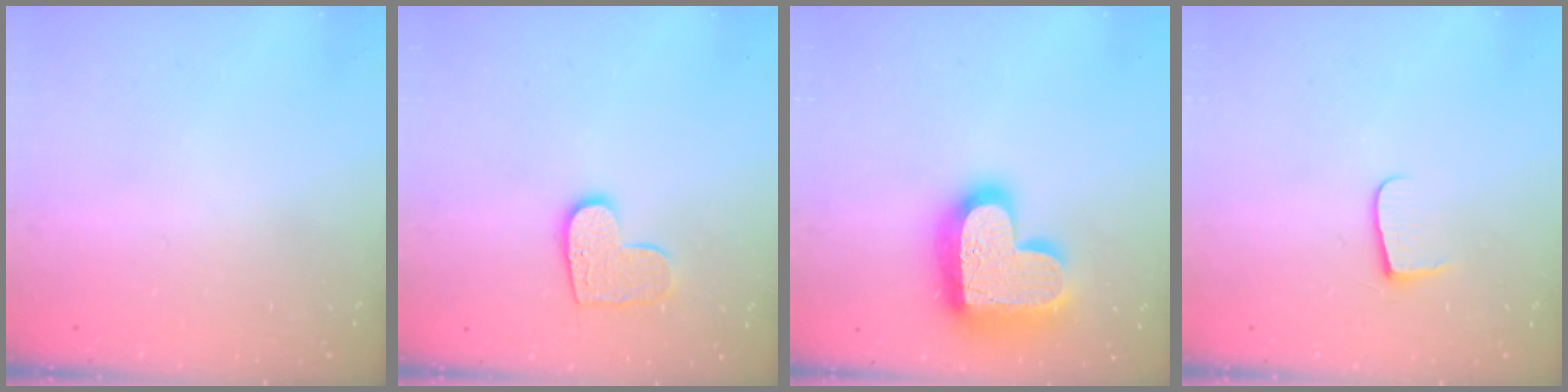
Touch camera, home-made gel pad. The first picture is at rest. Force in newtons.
{"total": 9.8, "press": 9.8, "slide": 0.3}
{"total": 21.5, "press": 21.5, "slide": 1.6}
{"total": 6.2, "press": 6.2, "slide": 0.6}